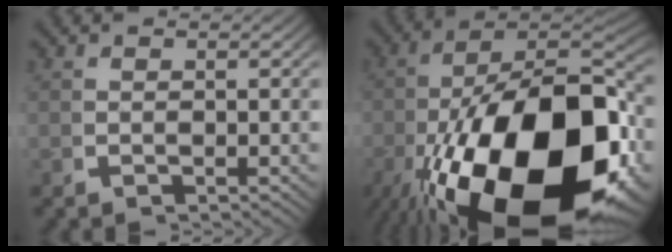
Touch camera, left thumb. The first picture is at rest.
{"total": 28.3, "force": [-5.7, 16.1, 22.6], "torque": [-0.404, -0.101, -0.038]}